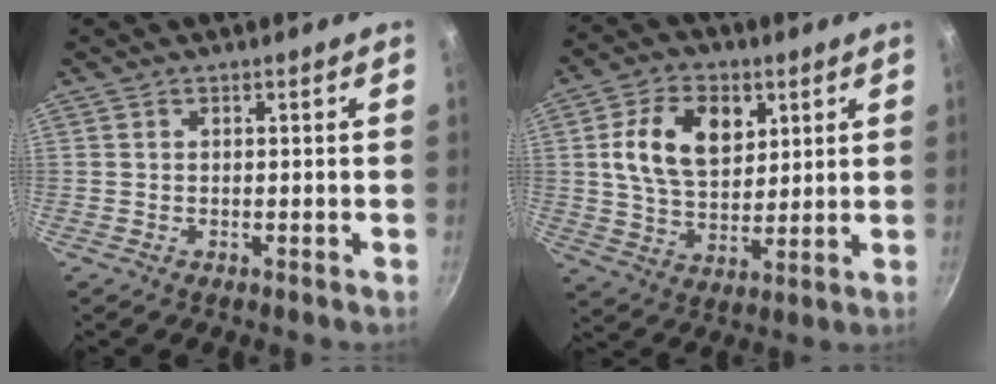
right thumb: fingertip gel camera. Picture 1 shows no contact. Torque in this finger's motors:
{"motor_torque": [-0.92, 1.16, 0.49, -0.34, 0.15]}